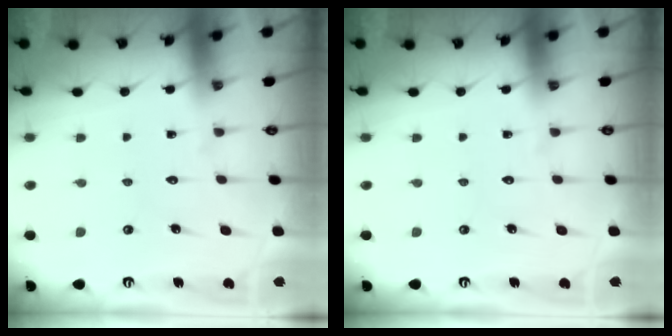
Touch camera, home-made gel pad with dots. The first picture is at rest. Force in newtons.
{"total": 0.0}